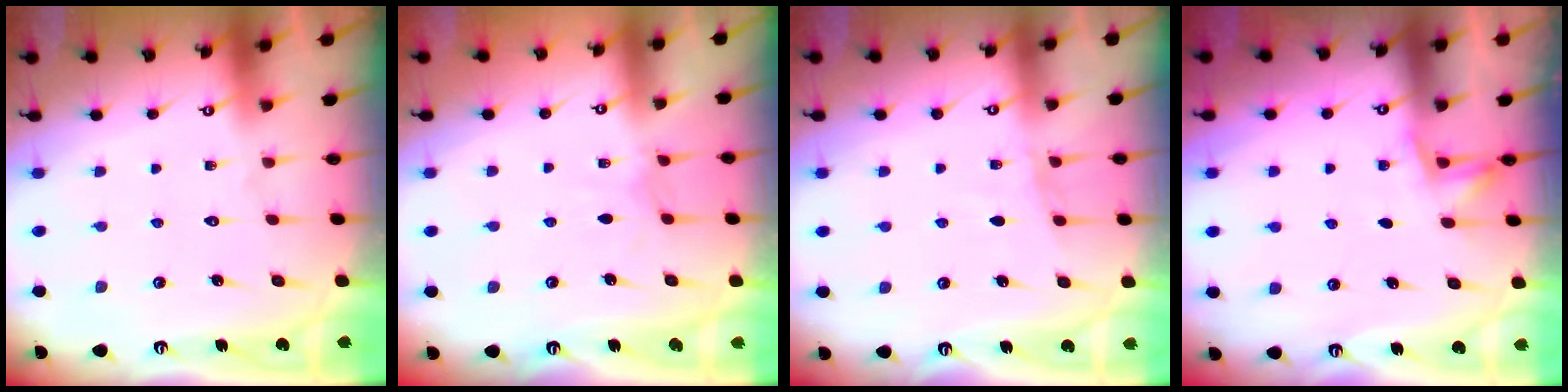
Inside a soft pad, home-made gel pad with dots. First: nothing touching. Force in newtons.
{"total": 3.0, "press": 3.0, "slide": 0.3}
{"total": 4.8, "press": 4.8, "slide": 0.6}
{"total": 4.0, "press": 3.8, "slide": 1.3}